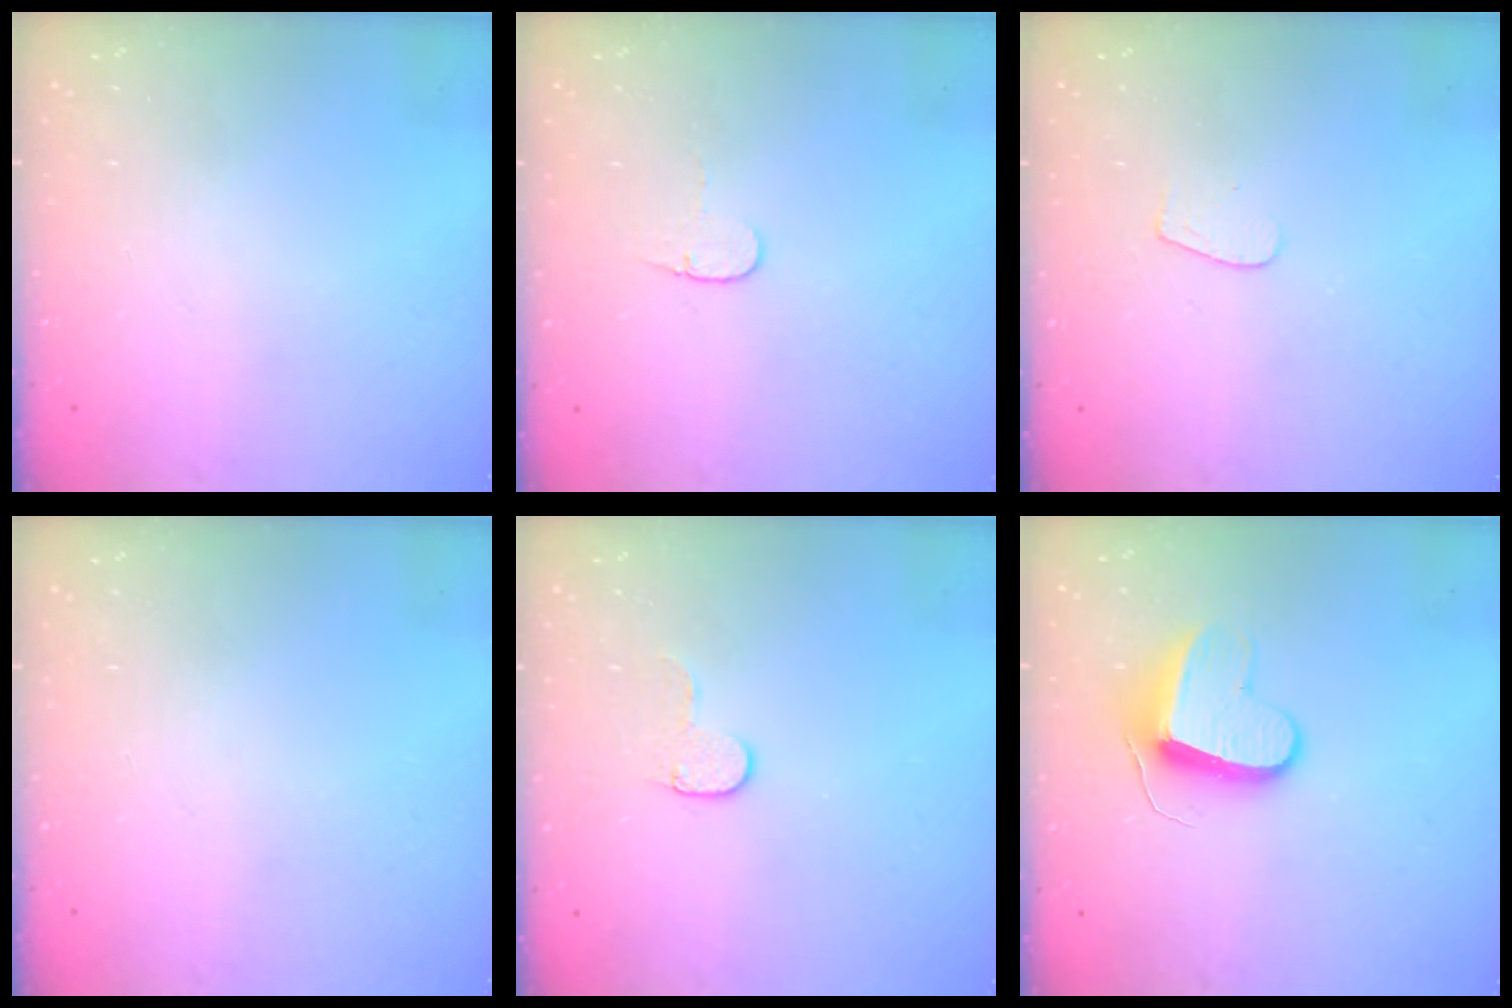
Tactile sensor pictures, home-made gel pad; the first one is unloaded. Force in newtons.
{"total": 3.7, "press": 3.7, "slide": 0.4}
{"total": 3.7, "press": 3.7, "slide": 0.3}
{"total": 0.0}
{"total": 5.5, "press": 5.5, "slide": 0.5}
{"total": 9.9, "press": 9.8, "slide": 0.8}